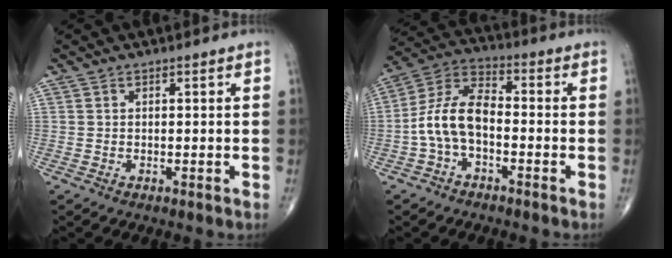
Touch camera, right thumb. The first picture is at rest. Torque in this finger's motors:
{"motor_torque": [0.17, 0.06, 1.04, -0.27, 0.25]}